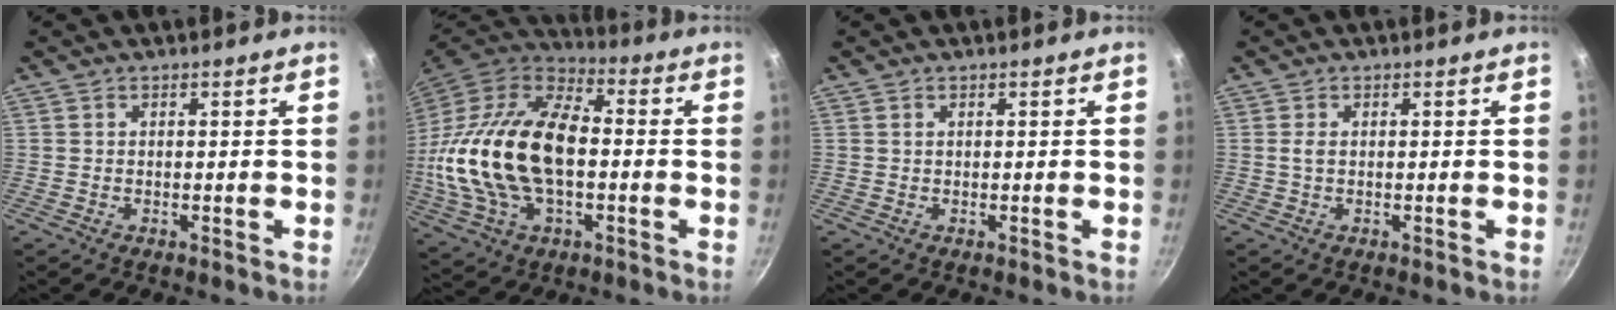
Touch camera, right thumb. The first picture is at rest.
{"total": 25.9, "force": [-1.0, 14.9, 21.1], "torque": [-0.406, 0.029, -0.021]}
{"total": 0.0}
{"total": 1.3, "force": [0.0, 0.5, 1.1], "torque": [-0.026, 0.001, 0.000]}